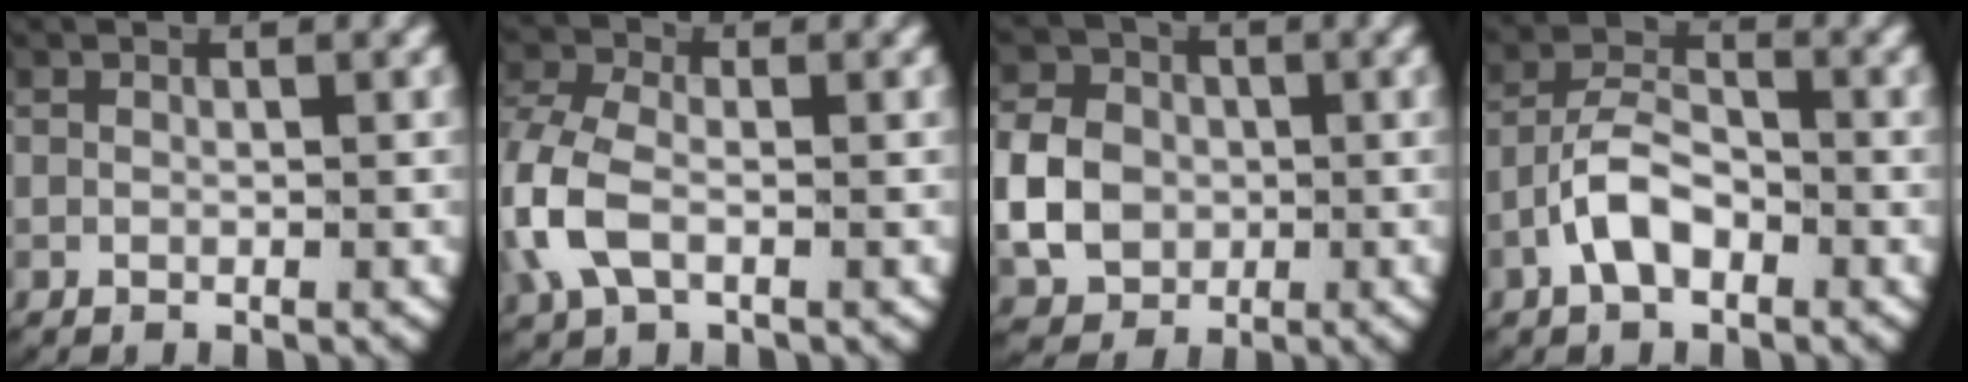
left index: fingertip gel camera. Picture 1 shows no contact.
{"total": 5.4, "force": [-0.7, 4.1, 3.5], "torque": [-0.110, -0.020, -0.007]}
{"total": 6.6, "force": [-0.5, 5.8, 3.2], "torque": [-0.066, -0.016, -0.002]}
{"total": 4.7, "force": [-2.2, 2.9, 2.9], "torque": [-0.057, -0.007, -0.039]}